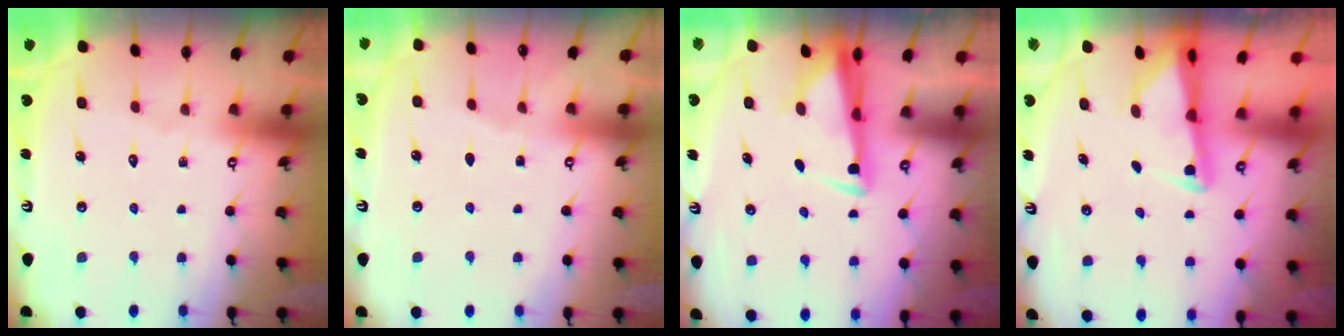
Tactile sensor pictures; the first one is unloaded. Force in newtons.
{"total": 2.1, "press": 2.1, "slide": 0.3}
{"total": 3.4, "press": 3.3, "slide": 0.7}
{"total": 2.3, "press": 2.2, "slide": 0.5}